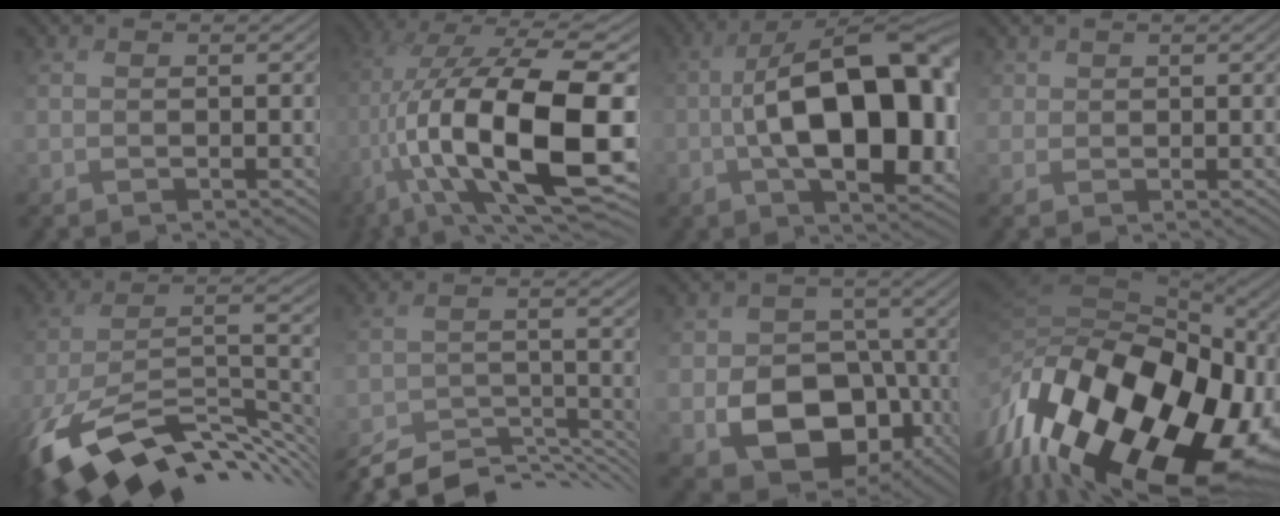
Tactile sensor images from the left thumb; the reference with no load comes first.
{"total": 18.4, "force": [-1.9, 8.0, 16.4], "torque": [-0.311, -0.006, -0.021]}
{"total": 16.1, "force": [-1.2, 8.1, 13.8], "torque": [-0.199, 0.008, -0.013]}
{"total": 1.6, "force": [0.4, 1.3, -0.9], "torque": [0.013, -0.005, 0.009]}
{"total": 15.9, "force": [-9.3, 7.0, 10.8], "torque": [-0.247, -0.031, -0.142]}
{"total": 9.0, "force": [-8.6, 2.1, 1.8], "torque": [-0.034, 0.002, -0.132]}
{"total": 11.2, "force": [-3.4, 9.3, 5.2], "torque": [-0.095, -0.038, -0.053]}
{"total": 20.6, "force": [-7.7, 13.3, 13.7], "torque": [-0.274, -0.034, -0.109]}